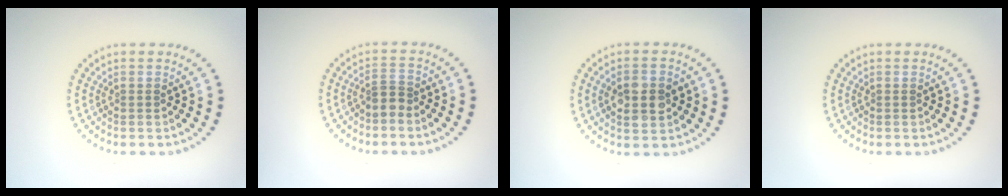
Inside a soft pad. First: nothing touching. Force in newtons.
{"total": 1.5, "press": 1.0, "slide": 1.1}
{"total": 4.0, "press": 3.9, "slide": 0.2}
{"total": 0.0}